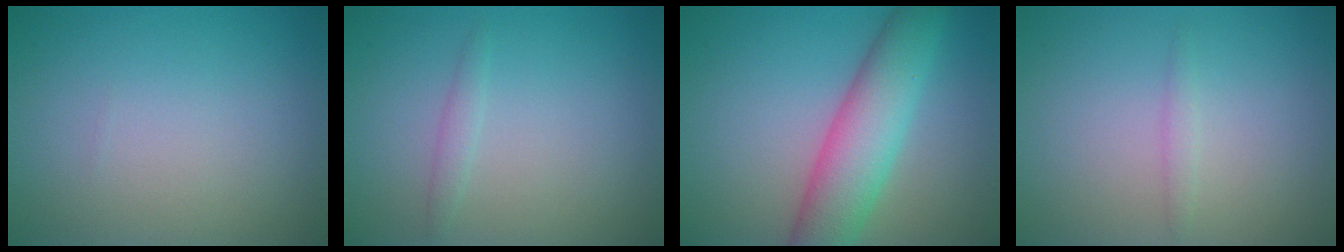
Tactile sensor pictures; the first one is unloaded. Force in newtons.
{"total": 1.0, "press": 1.0, "slide": 0.1}
{"total": 6.8, "press": 6.8, "slide": 0.3}
{"total": 0.7, "press": 0.7, "slide": 0.0}